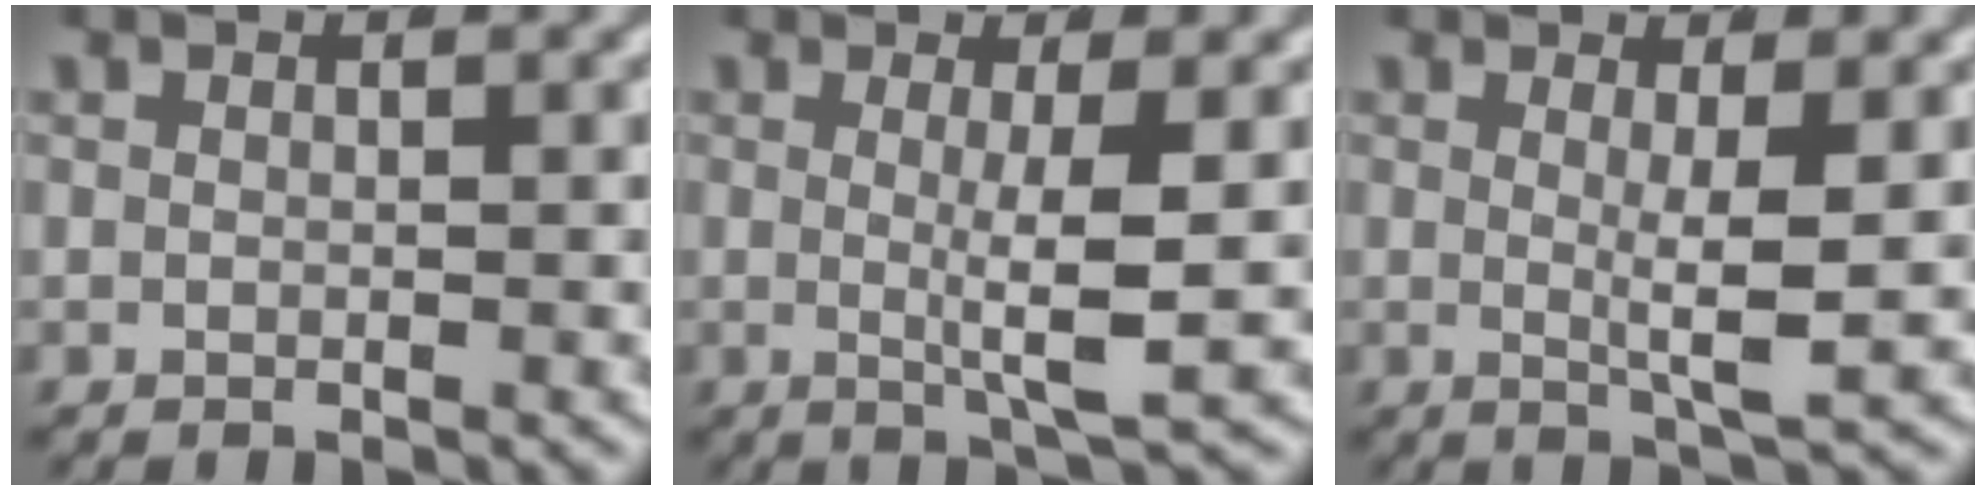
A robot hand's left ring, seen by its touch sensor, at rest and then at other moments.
{"total": 4.4, "force": [0.2, 0.2, 4.4], "torque": [-0.070, -0.012, 0.008]}
{"total": 3.2, "force": [0.6, -0.1, 3.1], "torque": [-0.054, -0.017, 0.014]}